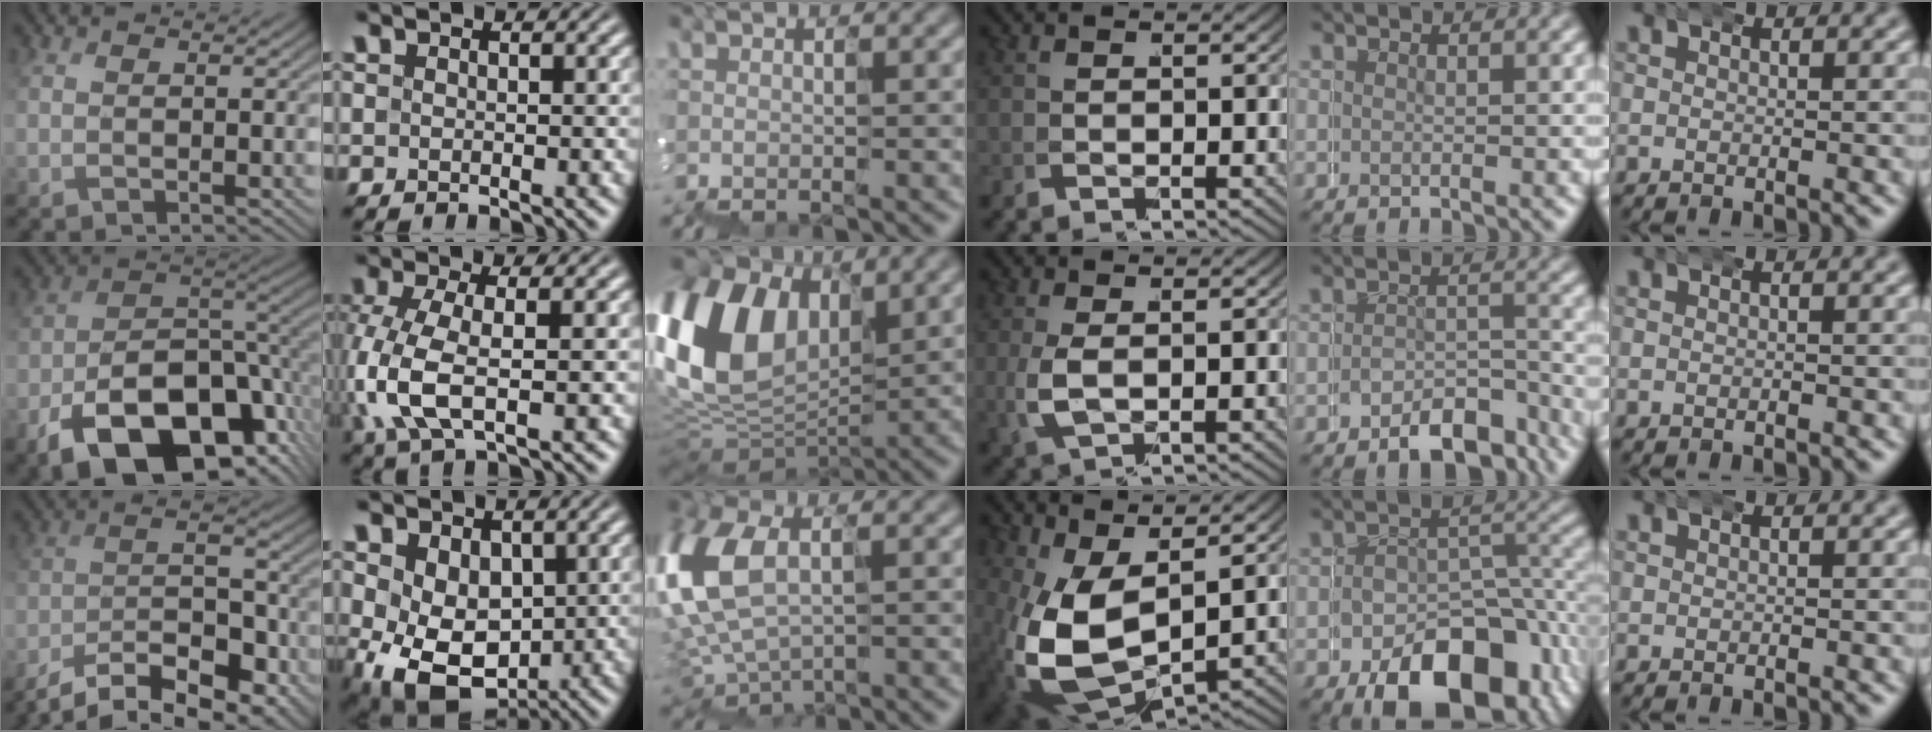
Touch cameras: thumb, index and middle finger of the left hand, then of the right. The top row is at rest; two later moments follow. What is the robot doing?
{"motion": "wrap", "object": "belt"}